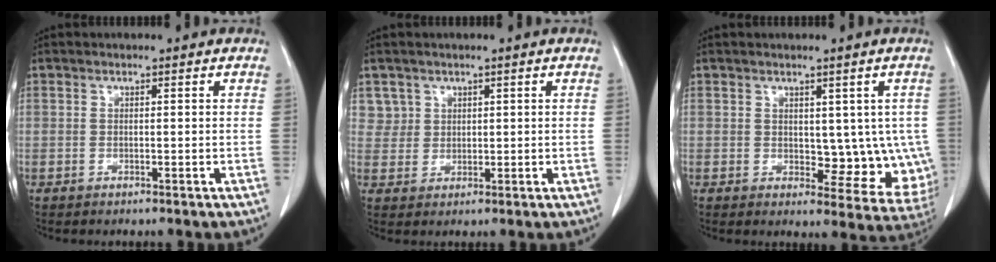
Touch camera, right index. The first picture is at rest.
{"total": 3.1, "force": [1.7, 2.6, -0.4], "torque": [0.024, 0.003, 0.027]}
{"total": 8.4, "force": [0.6, 4.8, 6.8], "torque": [-0.057, -0.004, 0.018]}